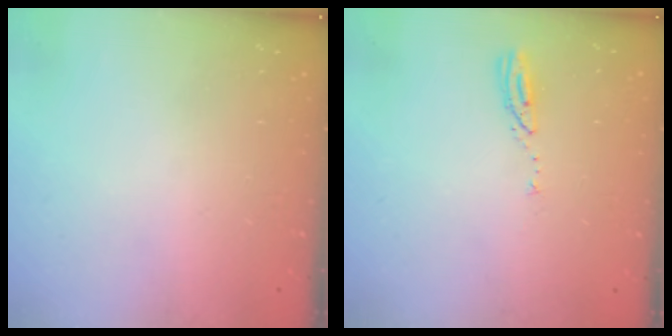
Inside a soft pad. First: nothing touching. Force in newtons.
{"total": 3.8, "press": 3.7, "slide": 0.4}